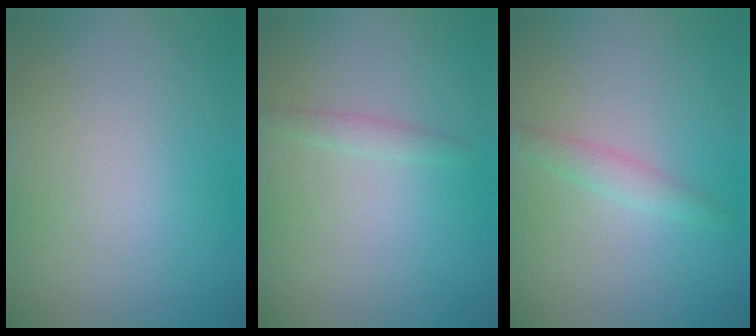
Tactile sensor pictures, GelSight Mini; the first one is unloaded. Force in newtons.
{"total": 0.9, "press": 0.9, "slide": 0.1}
{"total": 1.4, "press": 1.4, "slide": 0.0}